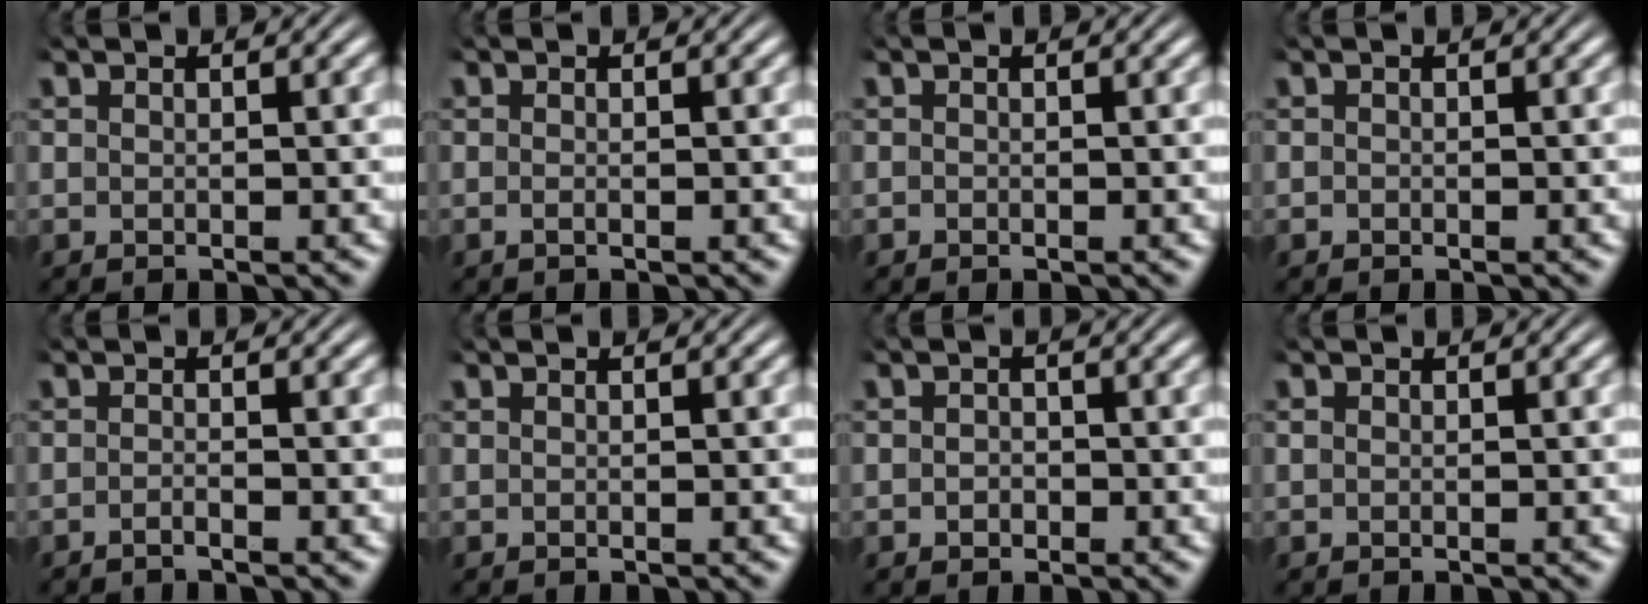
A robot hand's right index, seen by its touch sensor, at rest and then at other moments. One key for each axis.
{"total": 0.5, "fx": -0.4, "fy": 0.1, "fz": 0.3, "tx": -0.009, "ty": -0.003, "tz": -0.009}
{"total": 0.0}
{"total": 0.0}
{"total": 1.3, "fx": -1.3, "fy": 0.0, "fz": 0.4, "tx": -0.012, "ty": -0.004, "tz": -0.025}
{"total": 0.0}
{"total": 0.9, "fx": -0.6, "fy": 0.6, "fz": 0.1, "tx": 0.002, "ty": -0.009, "tz": -0.008}
{"total": 0.0}